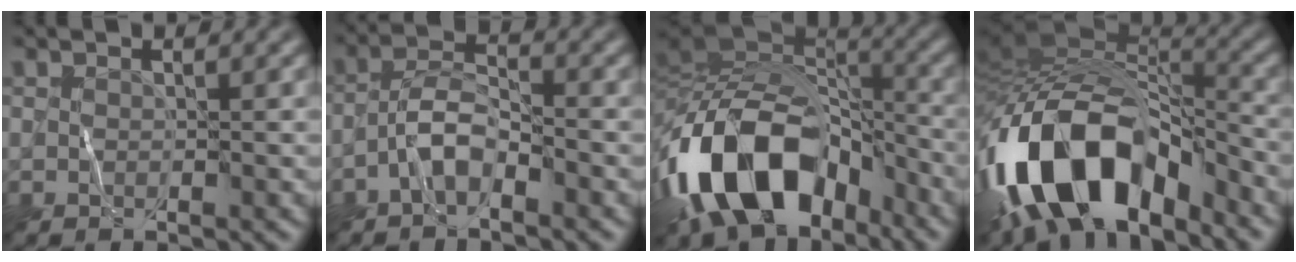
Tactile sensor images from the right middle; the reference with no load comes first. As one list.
[{"total": 3.1, "force": [-1.9, 1.0, 2.2], "torque": [-0.039, 0.015, -0.046]}, {"total": 15.5, "force": [-6.5, 9.6, 10.3], "torque": [-0.184, 0.012, -0.115]}, {"total": 15.1, "force": [-7.2, 8.1, 10.6], "torque": [-0.186, 0.014, -0.129]}]